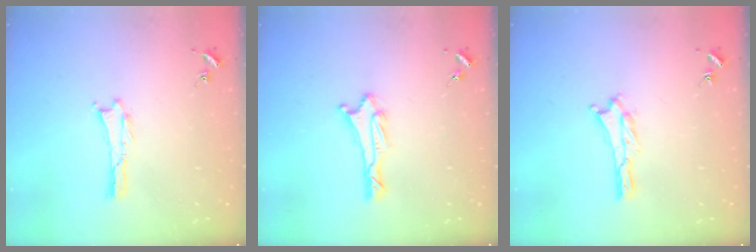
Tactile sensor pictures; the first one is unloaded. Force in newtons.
{"total": 2.0, "press": 1.8, "slide": 0.8}
{"total": 1.2, "press": 1.1, "slide": 0.2}